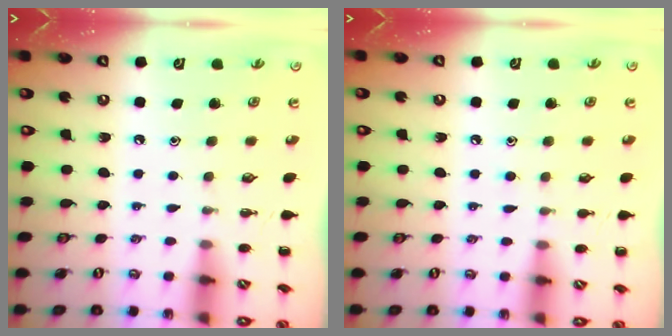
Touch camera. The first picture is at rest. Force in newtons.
{"total": 4.9, "press": 4.6, "slide": 1.7}